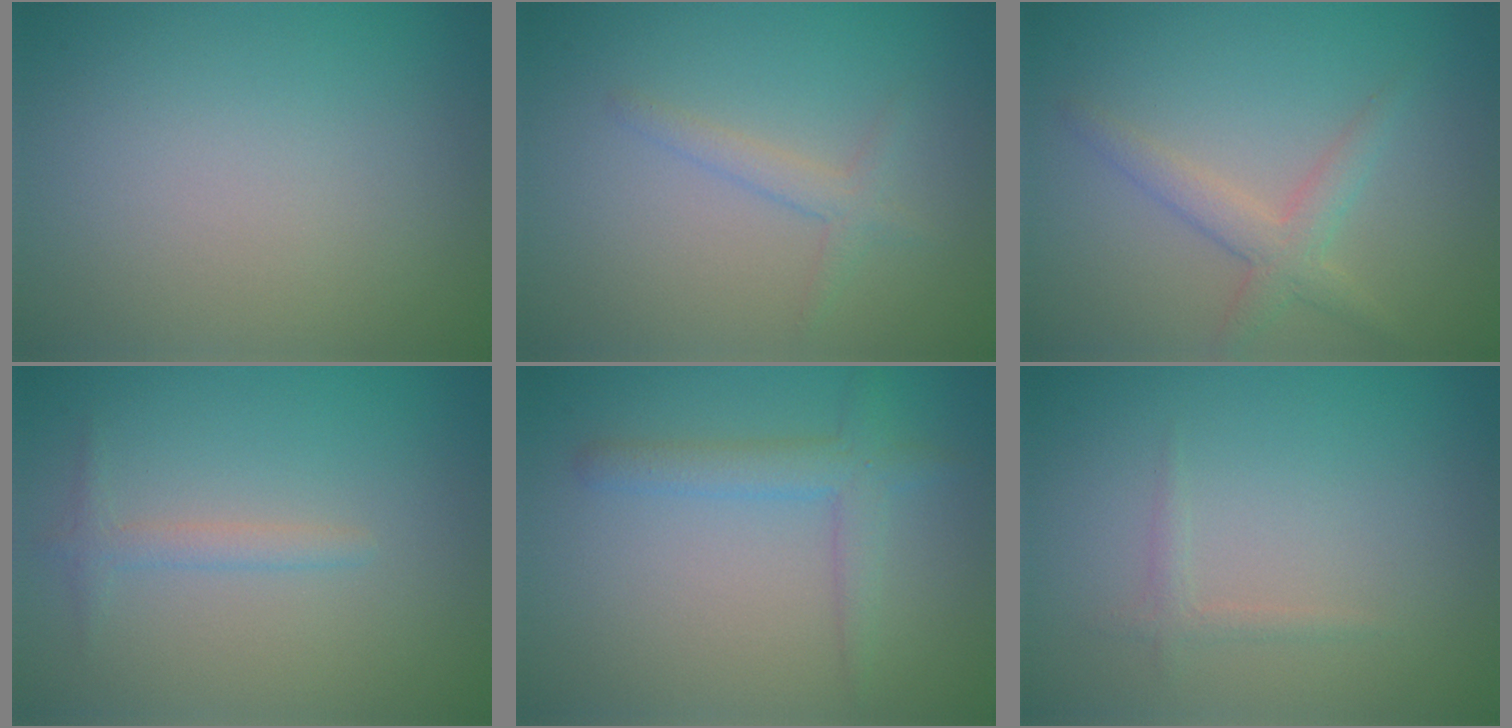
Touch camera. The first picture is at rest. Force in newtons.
{"total": 1.6, "press": 1.6, "slide": 0.1}
{"total": 2.6, "press": 2.6, "slide": 0.2}
{"total": 1.4, "press": 1.4, "slide": 0.0}
{"total": 2.7, "press": 2.7, "slide": 0.2}
{"total": 0.9, "press": 0.9, "slide": 0.0}